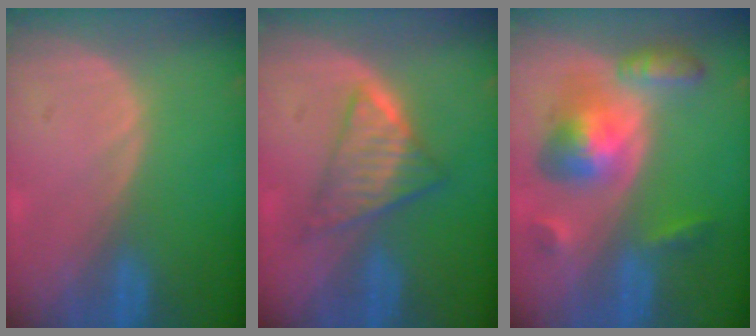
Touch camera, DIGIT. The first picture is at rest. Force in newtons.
{"total": 6.1, "press": 5.7, "slide": 2.1}
{"total": 8.2, "press": 8.2, "slide": 0.5}